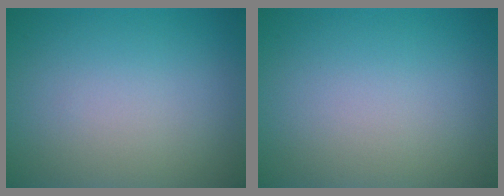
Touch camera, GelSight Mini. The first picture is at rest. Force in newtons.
{"total": 0.0}